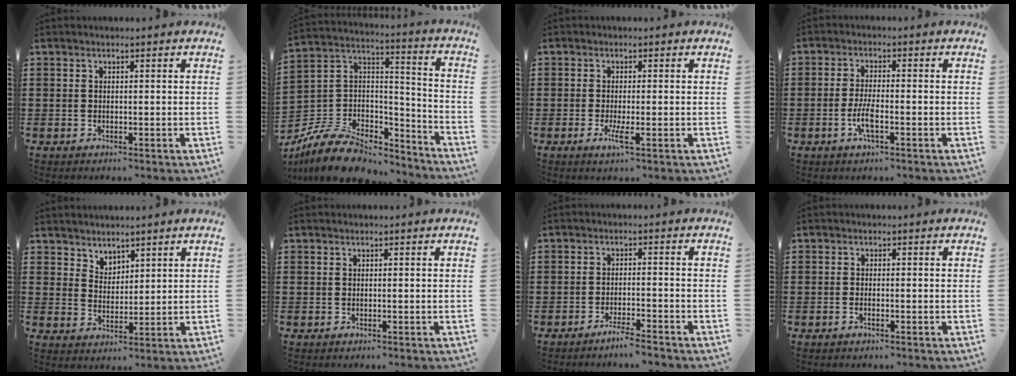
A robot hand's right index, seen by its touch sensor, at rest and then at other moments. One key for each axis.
{"total": 10.6, "fx": -8.3, "fy": 5.2, "fz": 4.2, "tx": -0.097, "ty": 0.022, "tz": -0.159}
{"total": 2.9, "fx": -1.1, "fy": 0.2, "fz": 2.7, "tx": -0.060, "ty": -0.015, "tz": -0.022}
{"total": 3.8, "fx": -1.5, "fy": 0.6, "fz": 3.5, "tx": -0.080, "ty": -0.008, "tz": -0.032}
{"total": 3.2, "fx": 2.8, "fy": 1.5, "fz": -0.3, "tx": -0.005, "ty": -0.001, "tz": 0.055}
{"total": 0.0}
{"total": 3.0, "fx": -2.7, "fy": 0.0, "fz": 1.2, "tx": -0.020, "ty": 0.004, "tz": -0.053}
{"total": 0.8, "fx": -0.5, "fy": 0.1, "fz": 0.6, "tx": -0.013, "ty": -0.006, "tz": -0.008}